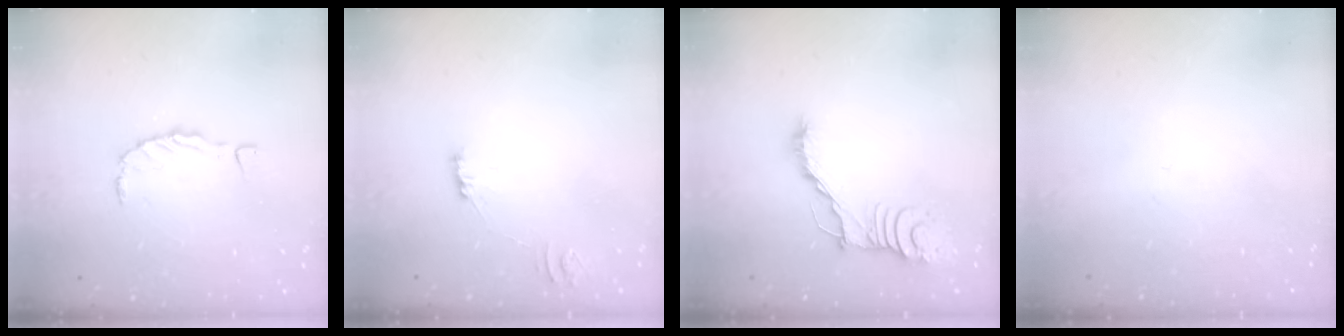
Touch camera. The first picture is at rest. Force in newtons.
{"total": 3.4, "press": 3.4, "slide": 0.3}
{"total": 12.4, "press": 12.4, "slide": 0.3}
{"total": 0.0}